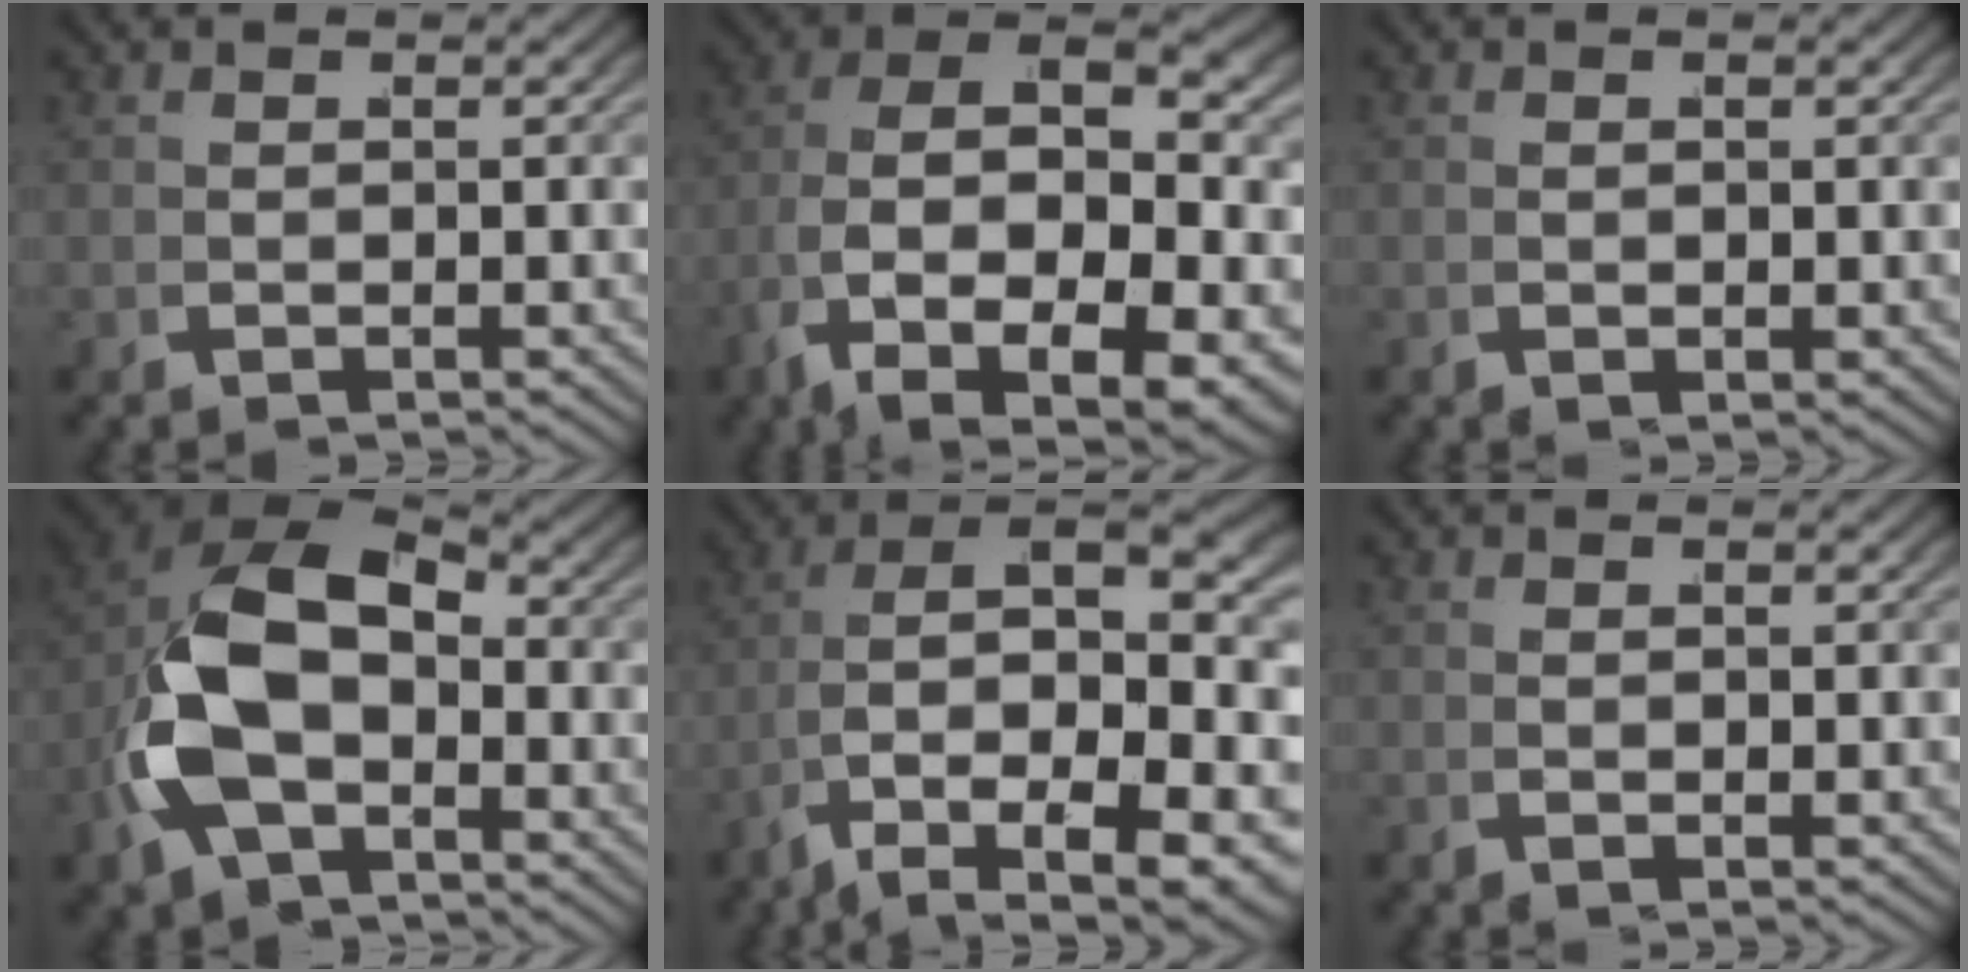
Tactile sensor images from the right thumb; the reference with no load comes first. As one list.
[{"total": 15.0, "force": [-2.0, 8.8, 11.9], "torque": [-0.242, -0.064, 0.001]}, {"total": 0.7, "force": [0.0, 0.3, 0.6], "torque": [-0.013, -0.001, 0.000]}, {"total": 11.2, "force": [-0.4, 7.8, 8.0], "torque": [-0.208, -0.026, 0.008]}, {"total": 13.7, "force": [-0.5, 7.9, 11.2], "torque": [-0.226, -0.058, 0.028]}, {"total": 1.0, "force": [0.2, 0.4, 0.9], "torque": [-0.019, -0.001, 0.005]}]